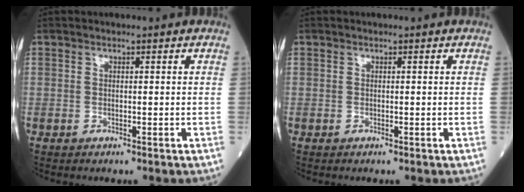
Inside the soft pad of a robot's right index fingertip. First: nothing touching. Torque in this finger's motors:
{"motor_torque": [-0.03, -0.04, 0.00, -0.01]}